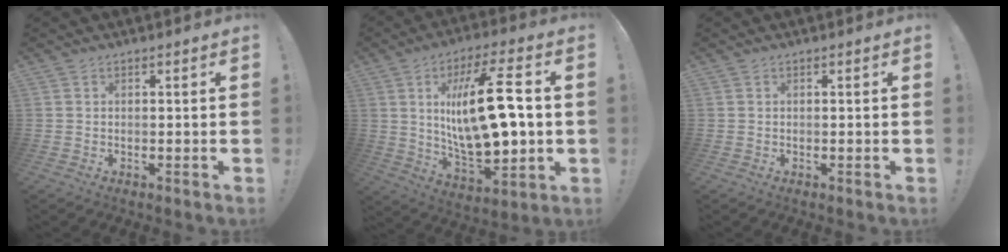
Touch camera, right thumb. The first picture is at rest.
{"total": 22.4, "force": [2.6, 8.5, 20.5], "torque": [-0.356, -0.007, 0.035]}
{"total": 0.0}